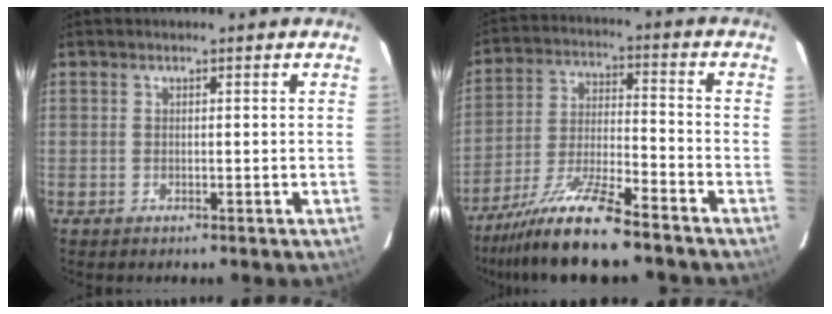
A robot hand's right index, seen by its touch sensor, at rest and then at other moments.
{"total": 12.3, "force": [-9.7, 0.6, 7.5], "torque": [-0.141, -0.018, -0.177]}